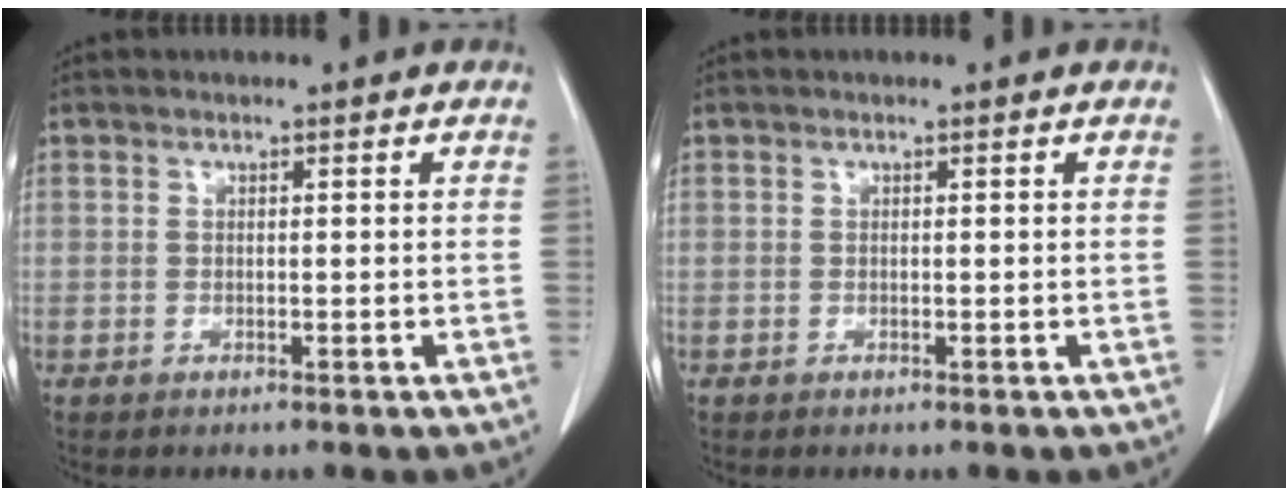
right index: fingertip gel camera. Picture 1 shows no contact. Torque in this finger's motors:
{"motor_torque": [0.00, 0.00, 0.00, 0.00]}